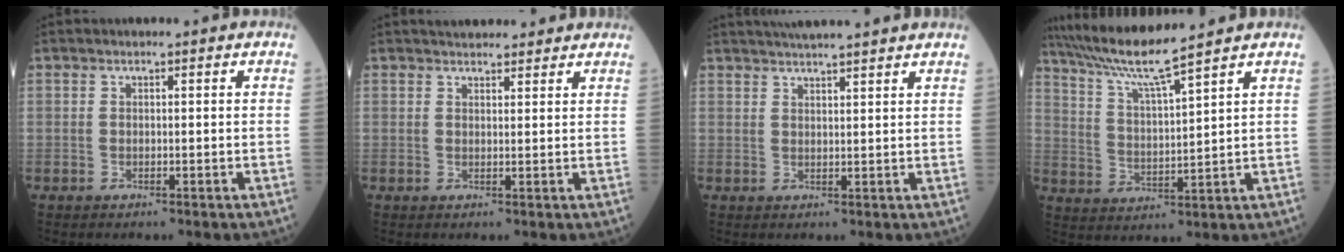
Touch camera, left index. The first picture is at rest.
{"total": 6.5, "force": [5.9, 1.9, 2.2], "torque": [-0.024, 0.024, 0.074]}
{"total": 9.5, "force": [8.5, -0.3, 4.2], "torque": [-0.065, 0.028, 0.112]}
{"total": 9.3, "force": [8.1, -1.8, 4.2], "torque": [-0.087, 0.003, 0.157]}